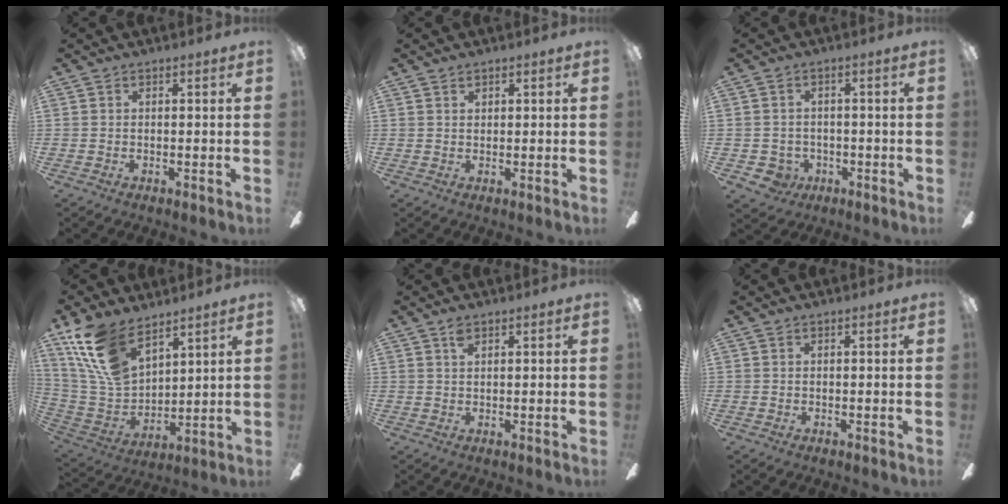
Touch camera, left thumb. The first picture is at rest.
{"total": 1.1, "force": [0.9, 0.6, 0.1], "torque": [0.005, -0.003, 0.015]}
{"total": 4.7, "force": [-2.1, 4.0, 1.2], "torque": [-0.044, 0.010, -0.040]}
{"total": 17.2, "force": [11.6, 8.6, 9.3], "torque": [-0.238, -0.047, 0.219]}
{"total": 1.7, "force": [1.2, 0.7, 1.0], "torque": [-0.024, 0.001, 0.021]}
{"total": 0.0}